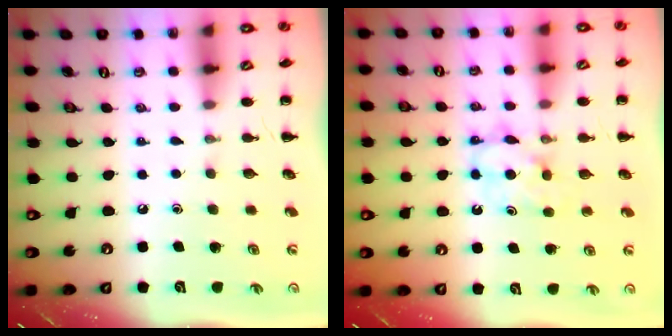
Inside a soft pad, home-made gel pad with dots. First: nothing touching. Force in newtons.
{"total": 5.4, "press": 5.3, "slide": 1.0}